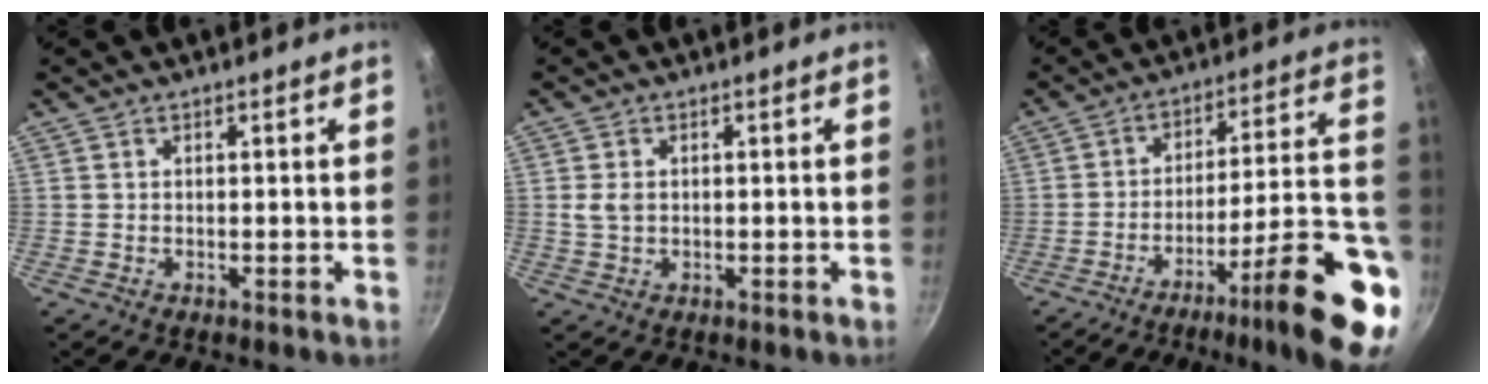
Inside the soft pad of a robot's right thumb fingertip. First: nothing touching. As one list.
[{"total": 2.6, "force": [0.4, 2.0, 1.7], "torque": [-0.028, -0.001, 0.008]}, {"total": 22.5, "force": [-11.3, 4.6, 18.8], "torque": [-0.222, 0.055, -0.168]}]